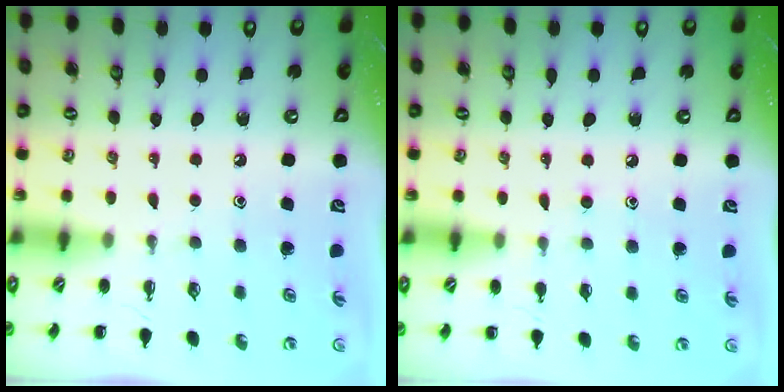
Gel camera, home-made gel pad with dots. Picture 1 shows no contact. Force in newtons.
{"total": 6.6, "press": 6.4, "slide": 1.8}